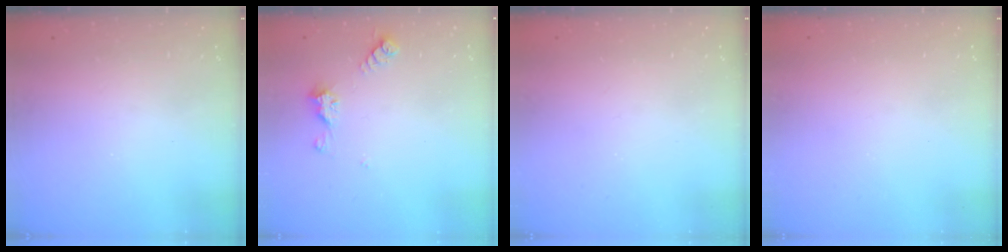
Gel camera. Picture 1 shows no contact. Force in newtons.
{"total": 5.9, "press": 5.9, "slide": 0.9}
{"total": 0.0}
{"total": 0.0}